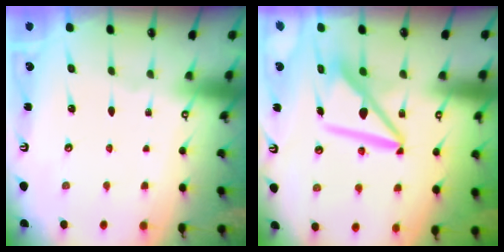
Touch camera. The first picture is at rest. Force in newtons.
{"total": 9.7, "press": 9.7, "slide": 1.1}